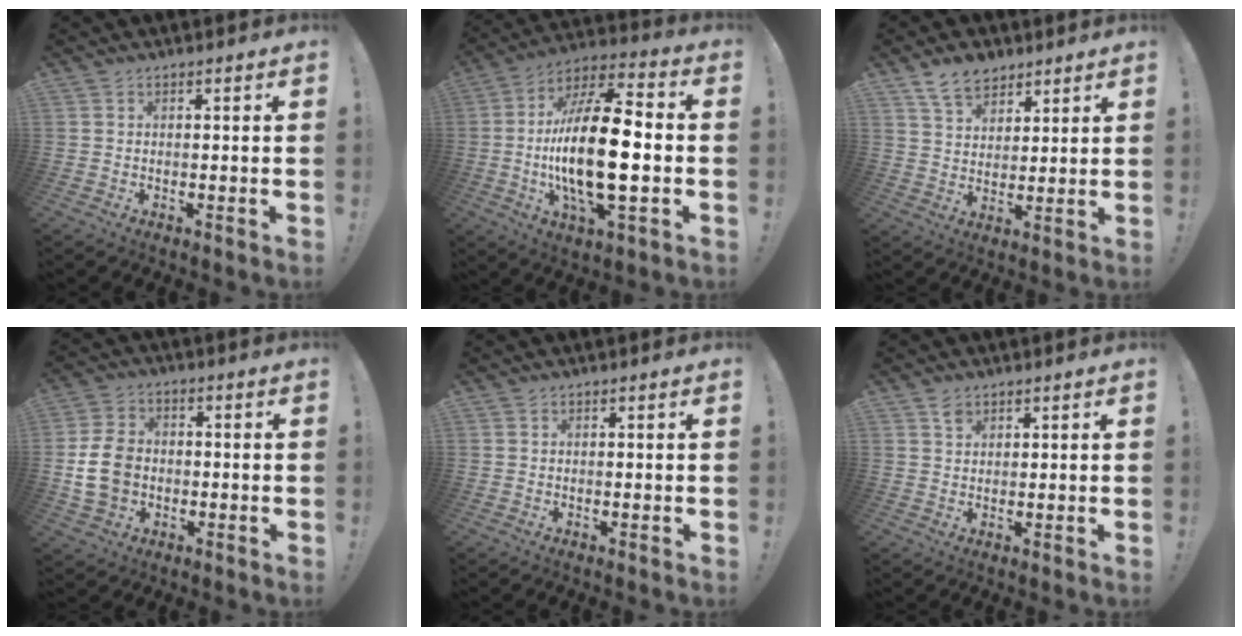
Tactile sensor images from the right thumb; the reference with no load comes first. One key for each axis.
{"total": 23.2, "fx": -2.6, "fy": 8.3, "fz": 21.5, "tx": -0.416, "ty": 0.001, "tz": -0.048}
{"total": 9.1, "fx": 6.7, "fy": 5.2, "fz": 3.4, "tx": -0.068, "ty": -0.029, "tz": 0.130}
{"total": 11.2, "fx": -1.4, "fy": 9.1, "fz": 6.5, "tx": -0.127, "ty": 0.021, "tz": -0.021}
{"total": 0.0}
{"total": 1.8, "fx": 1.3, "fy": 1.1, "fz": 0.6, "tx": -0.005, "ty": -0.004, "tz": 0.024}